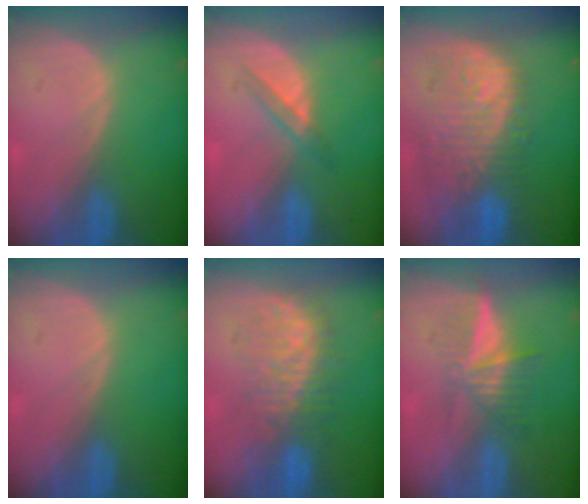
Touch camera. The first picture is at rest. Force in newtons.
{"total": 2.6, "press": 2.4, "slide": 1.0}
{"total": 12.0, "press": 10.7, "slide": 5.5}
{"total": 0.0}
{"total": 8.5, "press": 8.4, "slide": 0.9}
{"total": 6.3, "press": 5.3, "slide": 3.5}